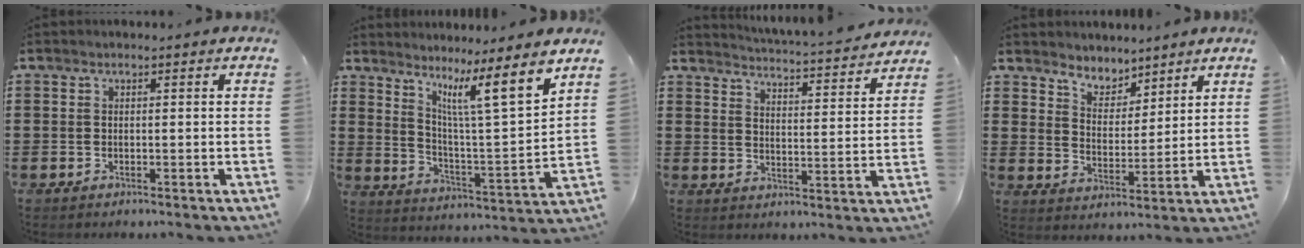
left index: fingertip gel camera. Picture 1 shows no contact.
{"total": 8.9, "force": [6.5, -0.2, 6.0], "torque": [-0.108, -0.054, 0.097]}
{"total": 3.8, "force": [3.8, -0.7, 0.3], "torque": [-0.020, -0.041, 0.057]}
{"total": 4.6, "force": [4.1, 1.9, -0.3], "torque": [-0.018, -0.016, 0.074]}